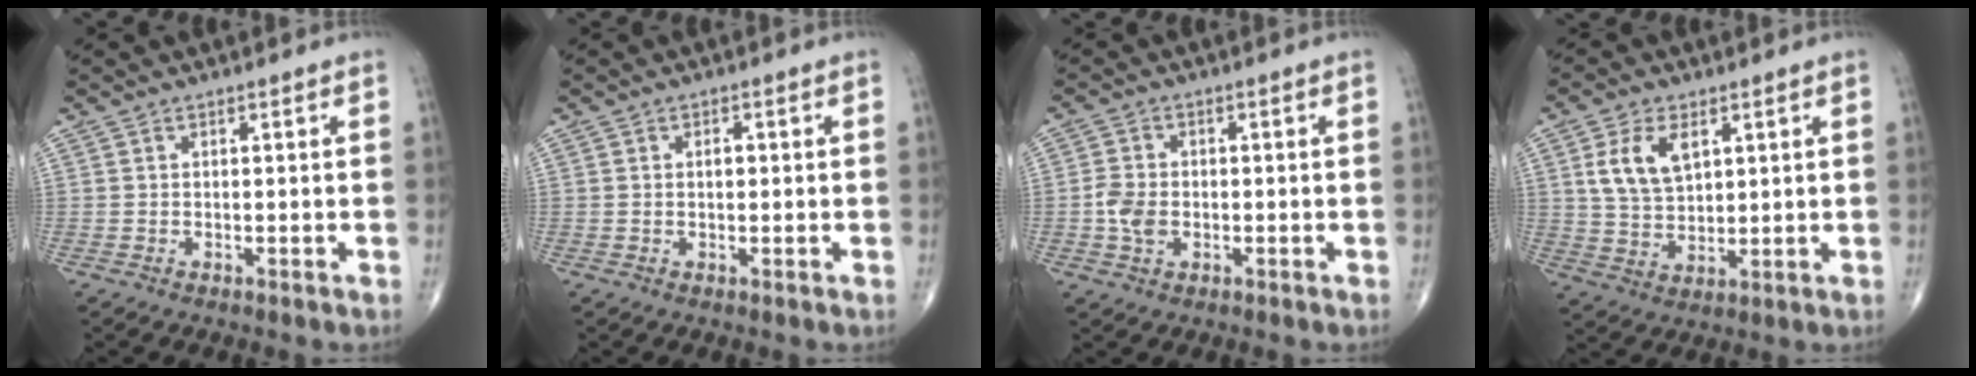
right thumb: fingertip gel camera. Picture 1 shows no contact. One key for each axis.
{"total": 1.5, "fx": 0.2, "fy": 0.9, "fz": 1.2, "tx": -0.018, "ty": 0.002, "tz": 0.001}
{"total": 4.5, "fx": -0.9, "fy": 3.2, "fz": 3.0, "tx": -0.058, "ty": 0.006, "tz": -0.018}
{"total": 8.9, "fx": 3.3, "fy": 5.3, "fz": 6.3, "tx": -0.110, "ty": -0.011, "tz": 0.067}